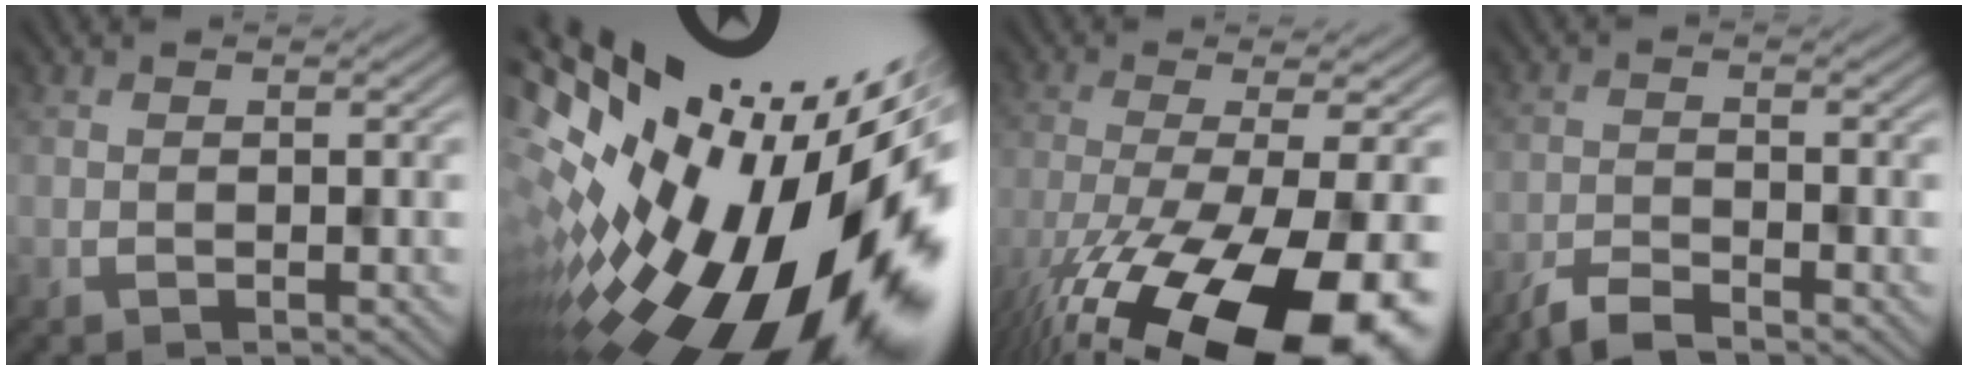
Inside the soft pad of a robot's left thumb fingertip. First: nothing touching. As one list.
[{"total": 20.1, "force": [-1.3, 10.1, 17.3], "torque": [-0.263, -0.064, -0.012]}, {"total": 18.1, "force": [-10.3, 5.3, 13.8], "torque": [-0.247, -0.051, -0.145]}, {"total": 3.6, "force": [-3.6, 0.3, 0.4], "torque": [-0.010, -0.003, -0.068]}]